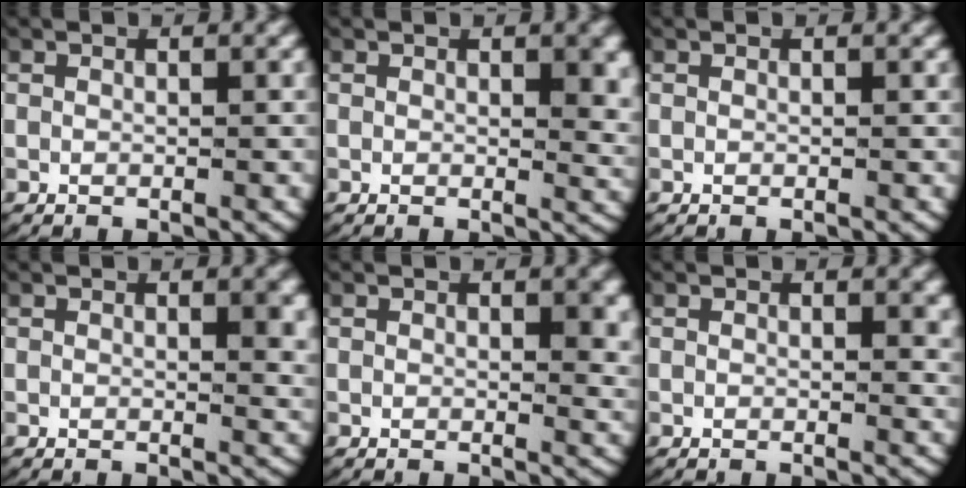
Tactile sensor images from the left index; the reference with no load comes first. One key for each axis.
{"total": 1.6, "fx": 0.7, "fy": 0.3, "fz": 1.4, "tx": -0.020, "ty": -0.013, "tz": 0.013}
{"total": 0.0}
{"total": 1.4, "fx": 0.6, "fy": 0.1, "fz": 1.3, "tx": -0.018, "ty": -0.010, "tz": 0.010}
{"total": 1.2, "fx": 0.6, "fy": 0.2, "fz": 1.0, "tx": -0.014, "ty": -0.011, "tz": 0.010}
{"total": 0.7, "fx": 0.5, "fy": 0.1, "fz": 0.4, "tx": -0.007, "ty": -0.006, "tz": 0.007}